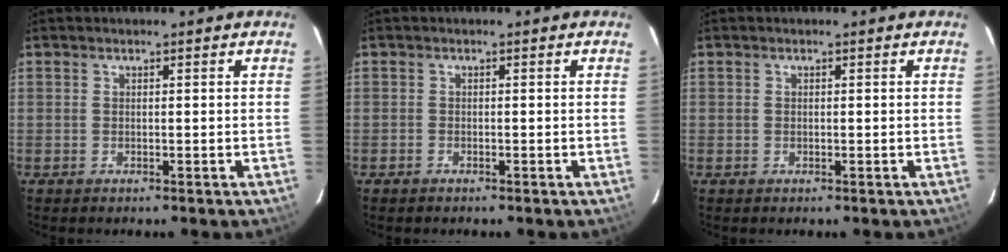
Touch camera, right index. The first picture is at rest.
{"total": 0.7, "force": [-0.6, 0.4, 0.0], "torque": [-0.002, 0.003, -0.011]}
{"total": 0.0}